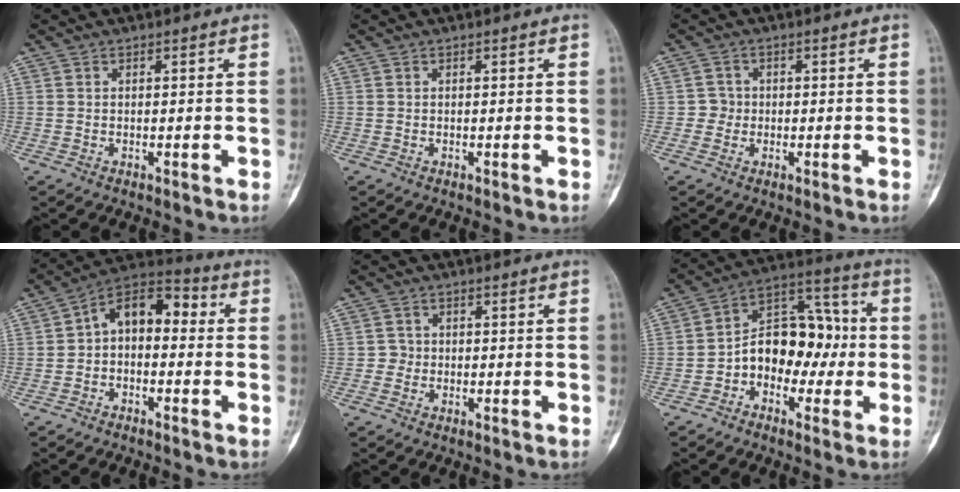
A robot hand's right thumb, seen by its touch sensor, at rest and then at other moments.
{"total": 0.0}
{"total": 2.2, "force": [-0.3, 2.1, 0.0], "torque": [0.016, 0.009, -0.011]}
{"total": 10.1, "force": [-0.4, 7.3, 7.0], "torque": [-0.076, 0.047, -0.029]}
{"total": 1.5, "force": [-0.3, 1.5, 0.0], "torque": [0.011, 0.008, -0.010]}
{"total": 13.8, "force": [-2.1, 9.6, 9.6], "torque": [-0.115, 0.054, -0.044]}